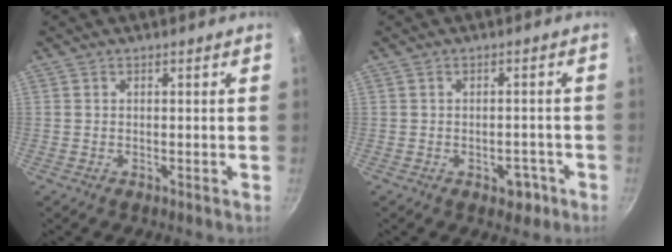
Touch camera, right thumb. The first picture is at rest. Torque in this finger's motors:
{"motor_torque": [0.40, 0.18, 0.41, -0.14, 0.14]}